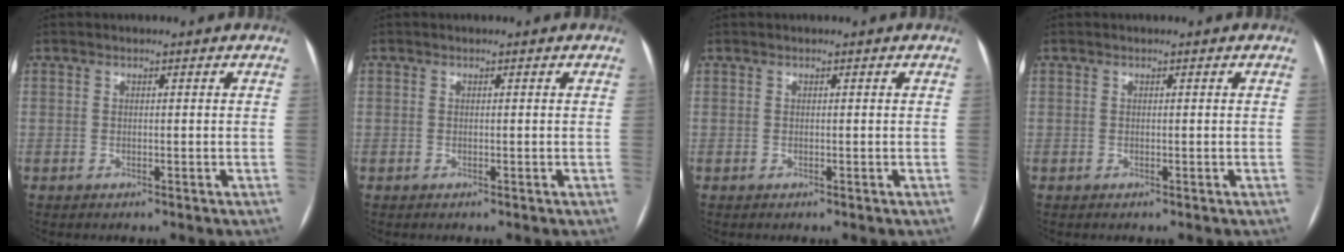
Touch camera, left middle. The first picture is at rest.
{"total": 0.0}
{"total": 0.0}
{"total": 0.0}